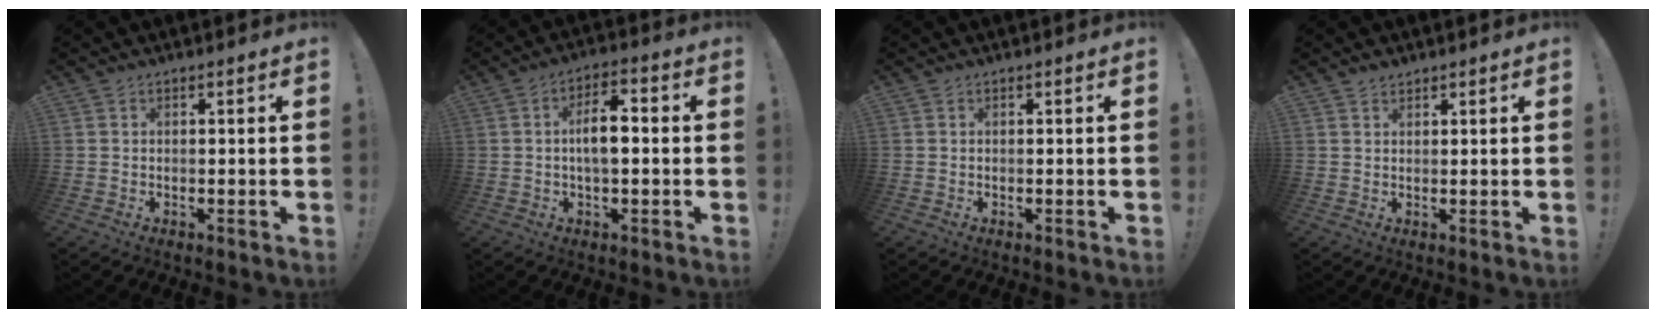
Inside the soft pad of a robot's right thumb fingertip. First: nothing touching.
{"total": 6.8, "force": [-0.4, 2.9, 6.2], "torque": [-0.104, 0.009, -0.014]}
{"total": 0.0}
{"total": 1.5, "force": [1.3, 0.6, 0.4], "torque": [-0.006, -0.005, 0.024]}